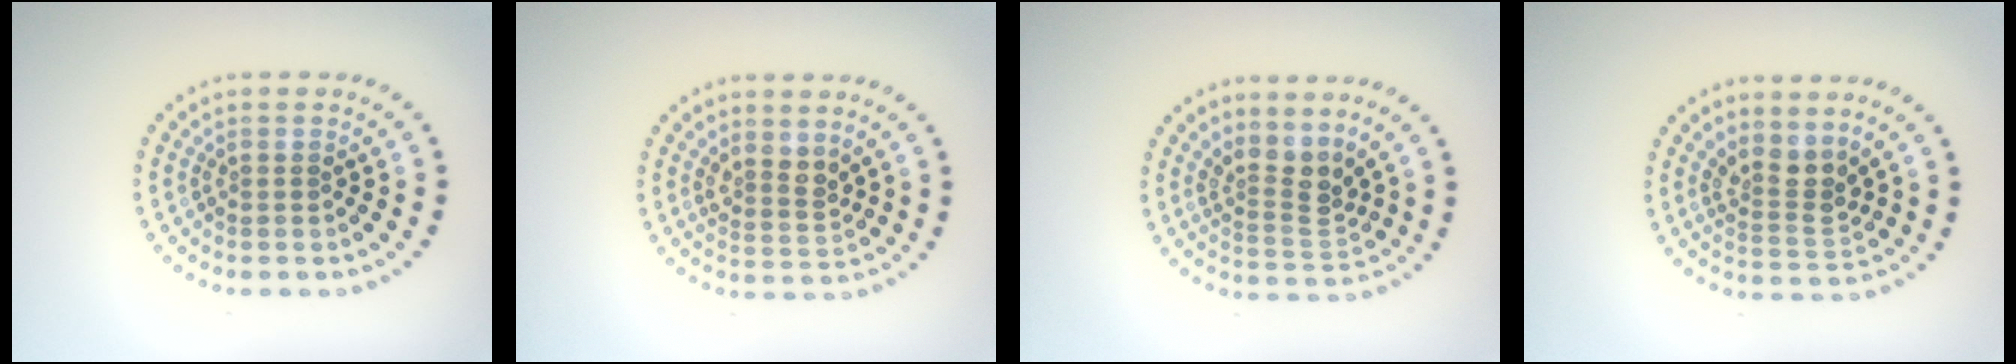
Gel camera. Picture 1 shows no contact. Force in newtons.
{"total": 2.2, "press": 1.7, "slide": 1.4}
{"total": 3.0, "press": 2.2, "slide": 2.1}
{"total": 2.8, "press": 2.1, "slide": 1.9}